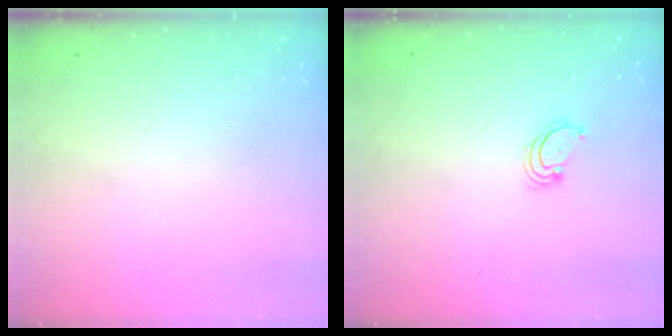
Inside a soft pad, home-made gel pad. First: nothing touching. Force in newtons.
{"total": 2.3, "press": 2.2, "slide": 0.2}